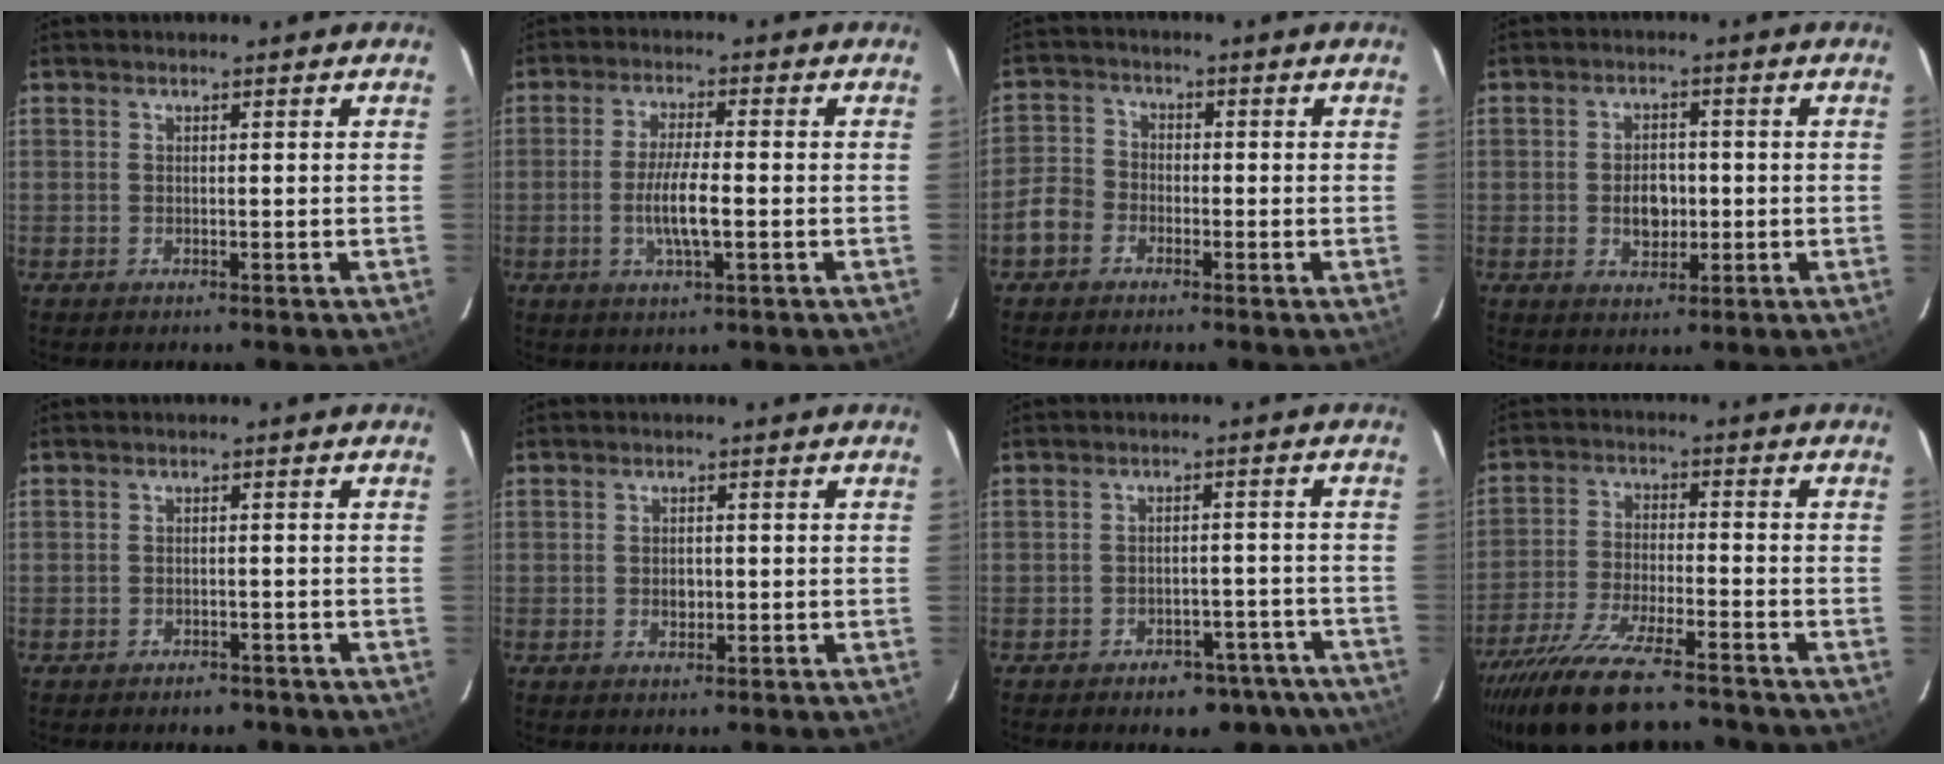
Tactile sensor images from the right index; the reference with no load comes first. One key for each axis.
{"total": 6.7, "fx": -1.6, "fy": 1.1, "fz": 6.4, "tx": -0.124, "ty": -0.006, "tz": -0.029}
{"total": 5.2, "fx": -2.7, "fy": 4.2, "fz": 1.6, "tx": -0.035, "ty": 0.016, "tz": -0.058}
{"total": 5.5, "fx": -0.8, "fy": 3.8, "fz": 3.9, "tx": -0.070, "ty": 0.004, "tz": -0.008}
{"total": 3.8, "fx": -3.0, "fy": 2.0, "fz": 1.2, "tx": -0.026, "ty": 0.003, "tz": -0.036}
{"total": 2.1, "fx": -0.3, "fy": 1.6, "fz": 1.3, "tx": -0.023, "ty": 0.003, "tz": -0.006}
{"total": 12.5, "fx": -10.1, "fy": 6.4, "fz": 3.5, "tx": -0.055, "ty": 0.031, "tz": -0.092}
{"total": 19.9, "fx": -16.3, "fy": 4.7, "fz": 10.4, "tx": -0.211, "ty": -0.044, "tz": -0.271}